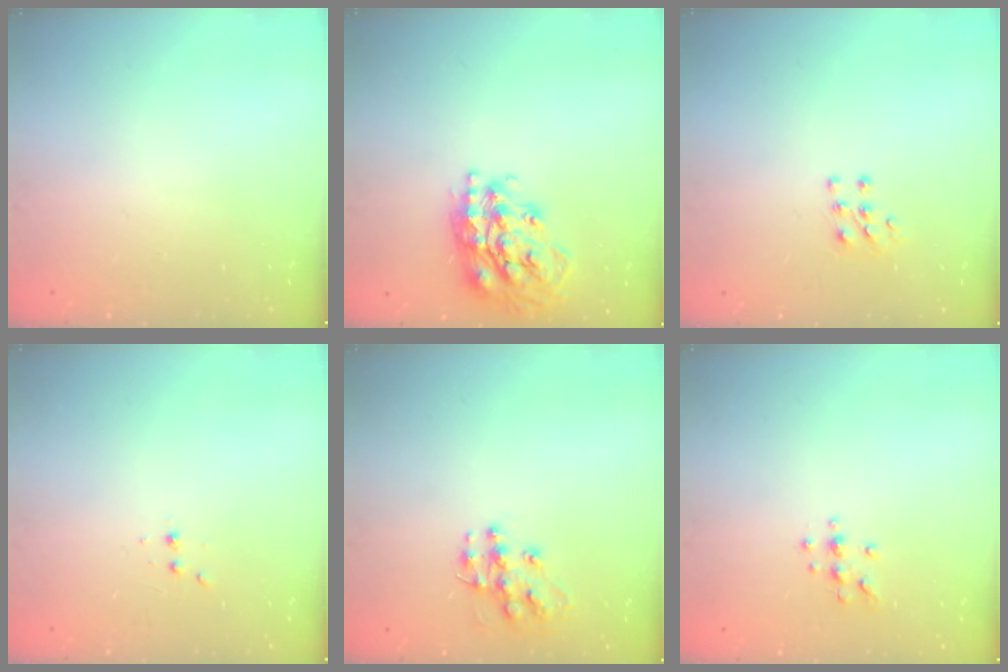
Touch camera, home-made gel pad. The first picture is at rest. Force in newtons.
{"total": 19.2, "press": 19.1, "slide": 1.6}
{"total": 5.5, "press": 5.4, "slide": 1.1}
{"total": 2.9, "press": 2.7, "slide": 1.0}
{"total": 10.0, "press": 10.0, "slide": 0.6}
{"total": 6.3, "press": 6.2, "slide": 0.7}